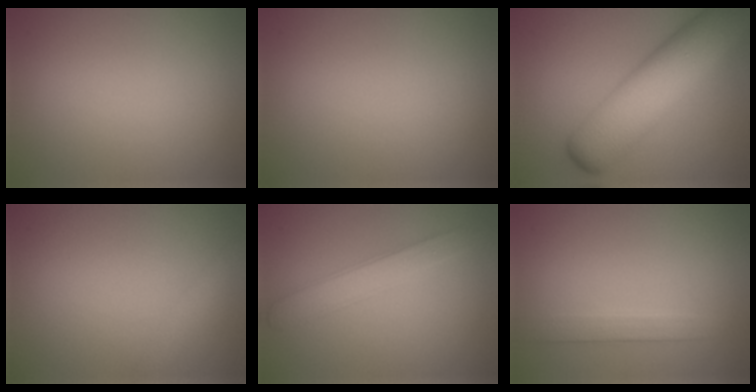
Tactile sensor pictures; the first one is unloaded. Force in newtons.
{"total": 0.0}
{"total": 9.1, "press": 9.1, "slide": 0.2}
{"total": 1.6, "press": 1.6, "slide": 0.0}
{"total": 2.8, "press": 2.8, "slide": 0.2}
{"total": 1.9, "press": 1.9, "slide": 0.1}